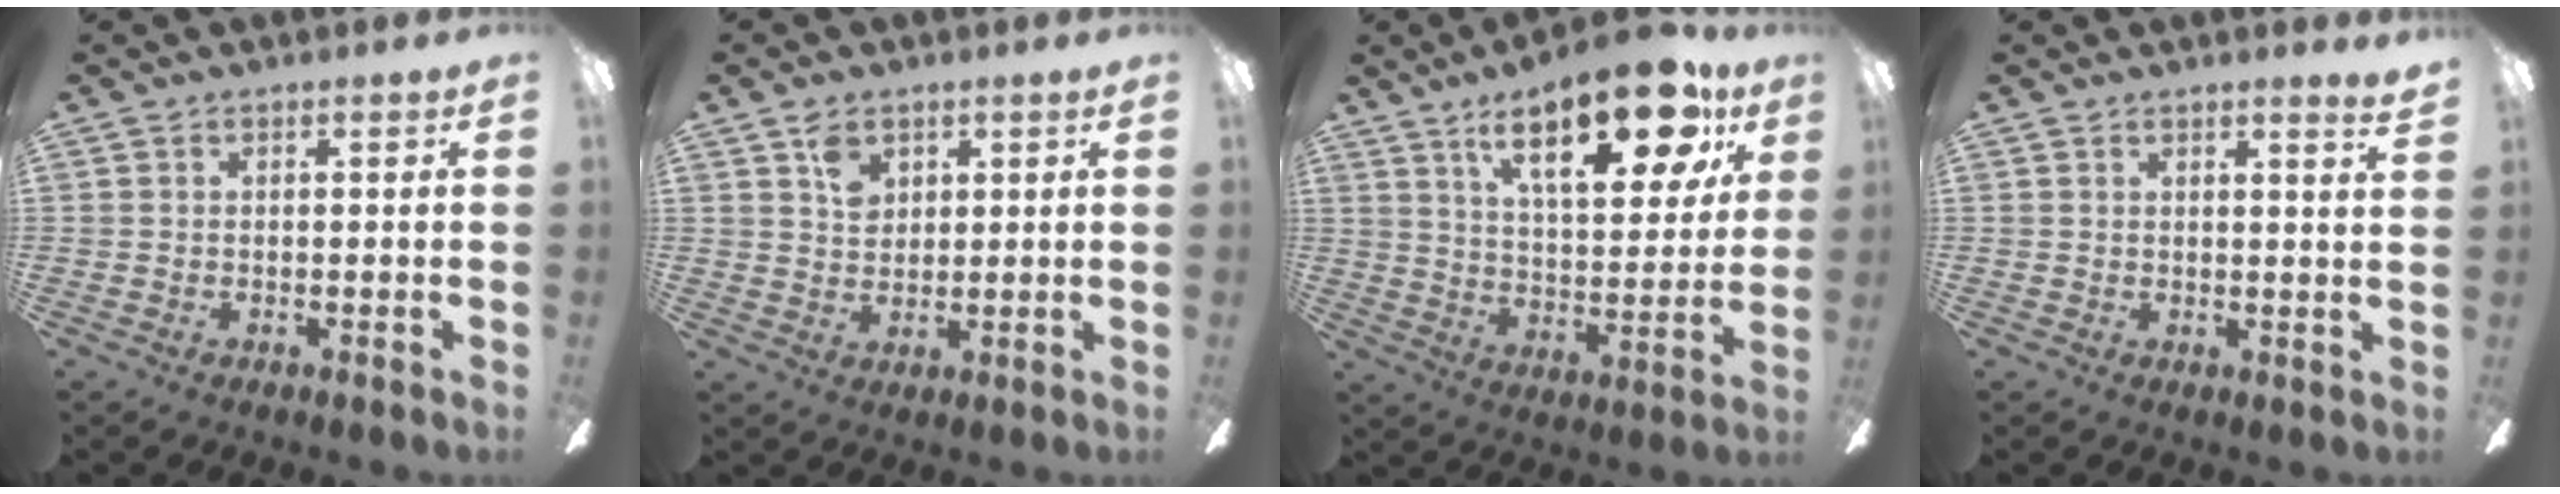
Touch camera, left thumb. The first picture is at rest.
{"total": 4.7, "force": [2.6, 3.2, 2.3], "torque": [-0.038, -0.001, 0.046]}
{"total": 23.1, "force": [13.2, 9.0, 16.7], "torque": [-0.245, -0.057, 0.208]}
{"total": 2.2, "force": [1.9, -0.4, 1.1], "torque": [-0.017, -0.009, 0.031]}